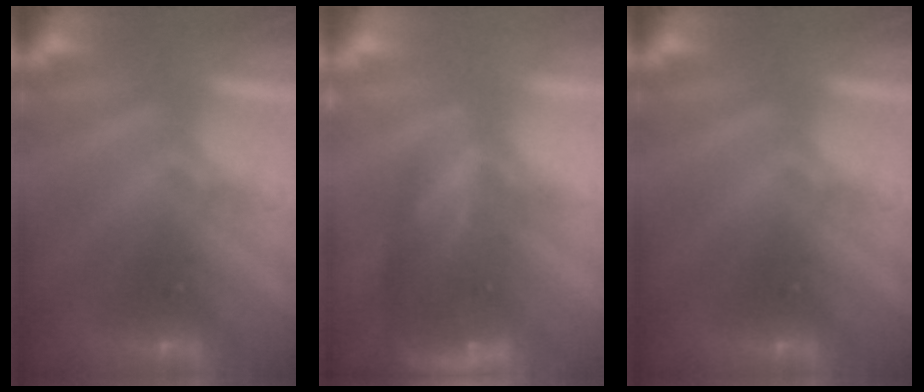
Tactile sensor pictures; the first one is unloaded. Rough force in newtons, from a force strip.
{"total": 10.9}
{"total": 0.0}